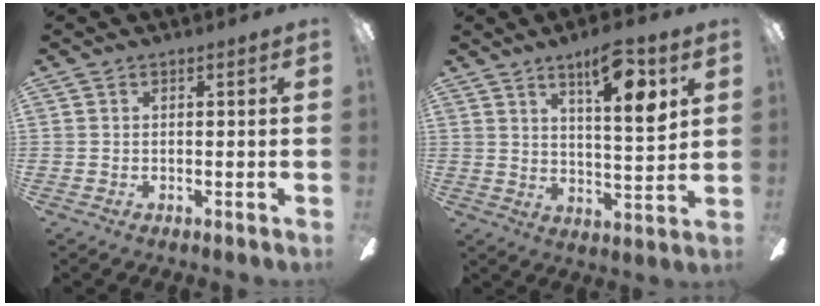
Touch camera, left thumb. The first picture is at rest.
{"total": 11.3, "force": [6.7, 2.7, 8.7], "torque": [-0.124, -0.035, 0.104]}